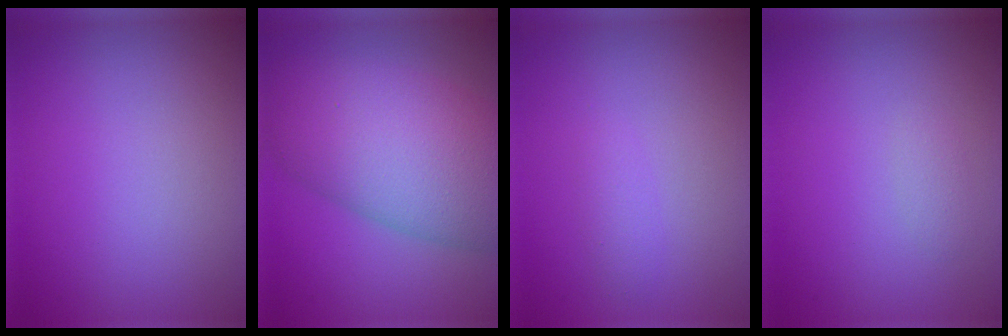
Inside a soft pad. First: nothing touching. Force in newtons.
{"total": 11.0, "press": 11.0, "slide": 0.2}
{"total": 1.0, "press": 1.0, "slide": 0.1}
{"total": 0.7, "press": 0.7, "slide": 0.1}